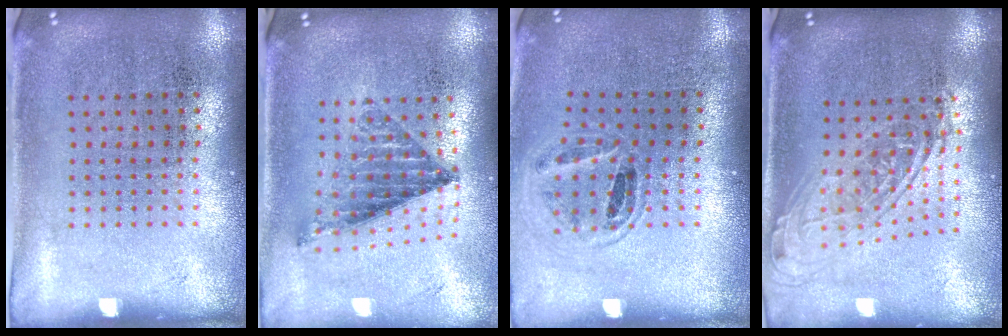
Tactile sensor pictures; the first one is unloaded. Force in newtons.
{"total": 0.9, "press": 0.9, "slide": 0.3}
{"total": 0.9, "press": 0.9, "slide": 0.0}
{"total": 1.8, "press": 1.4, "slide": 1.2}